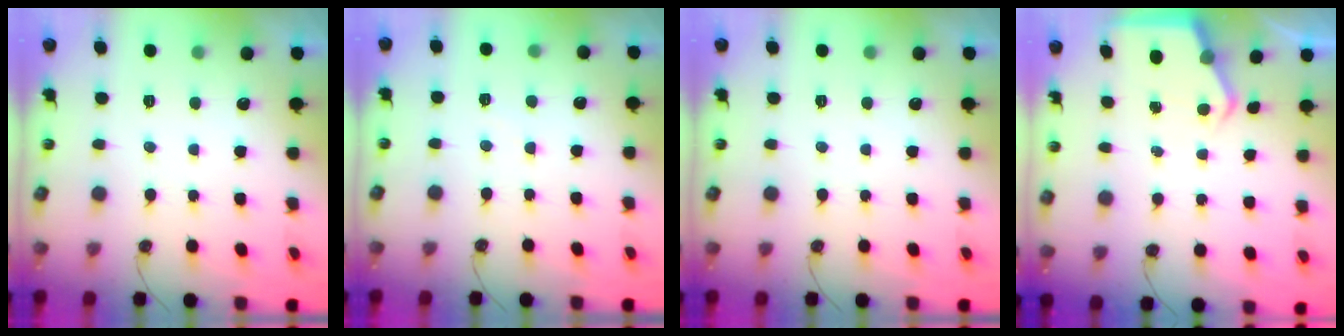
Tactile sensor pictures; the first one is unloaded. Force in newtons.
{"total": 3.2, "press": 3.2, "slide": 0.5}
{"total": 0.0}
{"total": 5.1, "press": 5.1, "slide": 0.7}